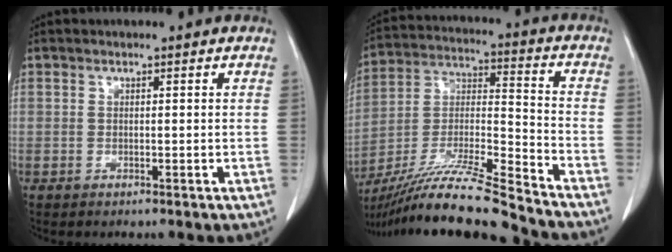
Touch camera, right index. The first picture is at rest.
{"total": 18.3, "force": [-16.0, -1.0, 8.8], "torque": [-0.183, -0.014, -0.293]}